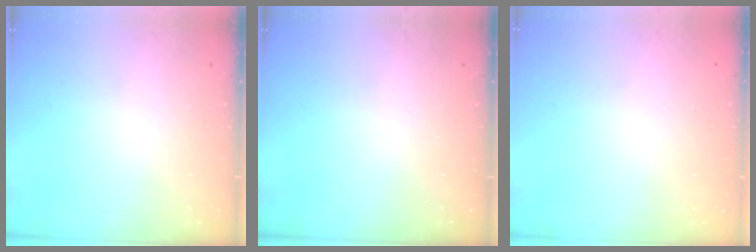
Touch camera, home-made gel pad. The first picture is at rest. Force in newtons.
{"total": 0.0}
{"total": 0.5, "press": 0.5, "slide": 0.1}